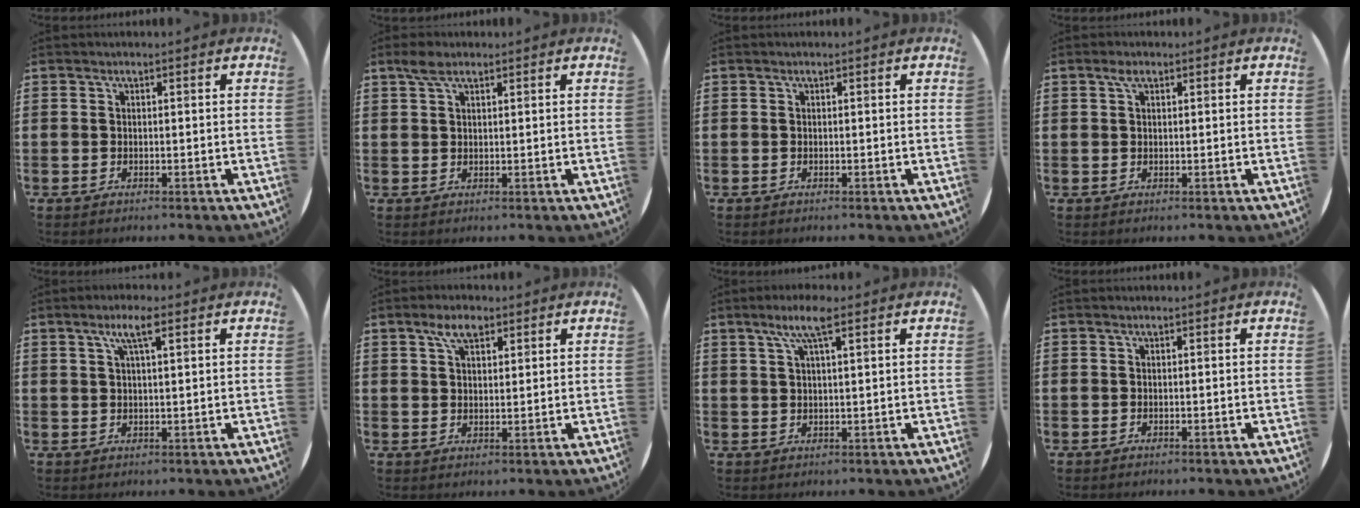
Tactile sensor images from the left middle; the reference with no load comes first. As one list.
[{"total": 2.4, "force": [1.6, 1.1, 1.4], "torque": [-0.030, 0.008, 0.029]}, {"total": 0.0}, {"total": 1.6, "force": [0.9, 0.7, 1.2], "torque": [-0.016, 0.003, 0.012]}, {"total": 4.1, "force": [2.3, 0.8, 3.3], "torque": [-0.060, 0.007, 0.036]}, {"total": 4.4, "force": [2.9, 2.0, 2.6], "torque": [-0.039, 0.003, 0.048]}, {"total": 5.2, "force": [3.1, 1.1, 4.0], "torque": [-0.077, 0.007, 0.051]}, {"total": 0.0}]